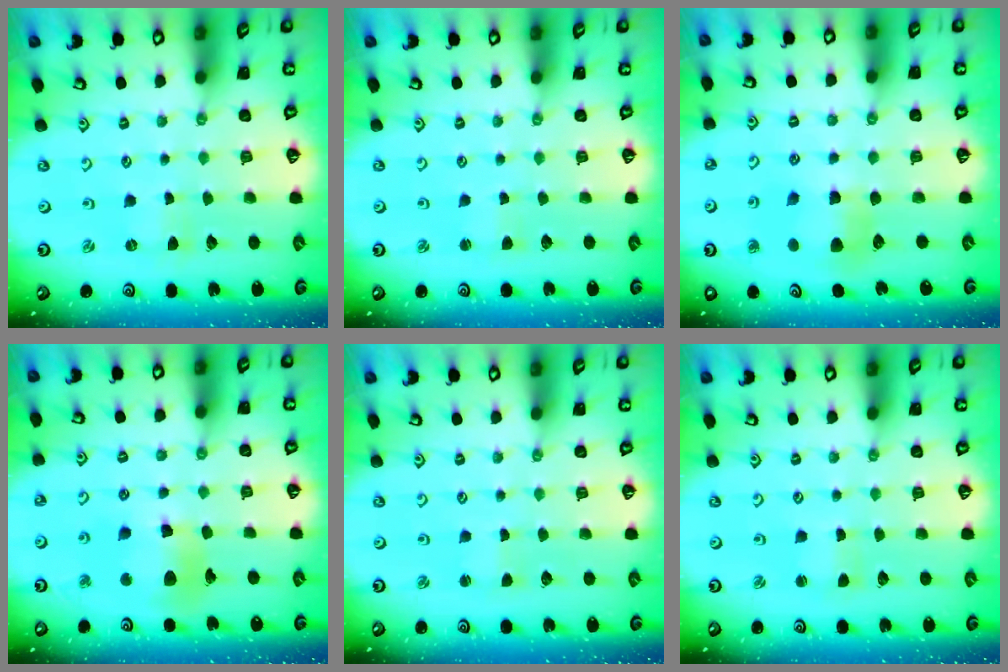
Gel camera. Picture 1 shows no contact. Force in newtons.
{"total": 1.5, "press": 1.4, "slide": 0.2}
{"total": 6.8, "press": 6.7, "slide": 0.7}
{"total": 11.8, "press": 11.7, "slide": 1.6}
{"total": 1.1, "press": 1.1, "slide": 0.2}
{"total": 1.5, "press": 1.5, "slide": 0.1}